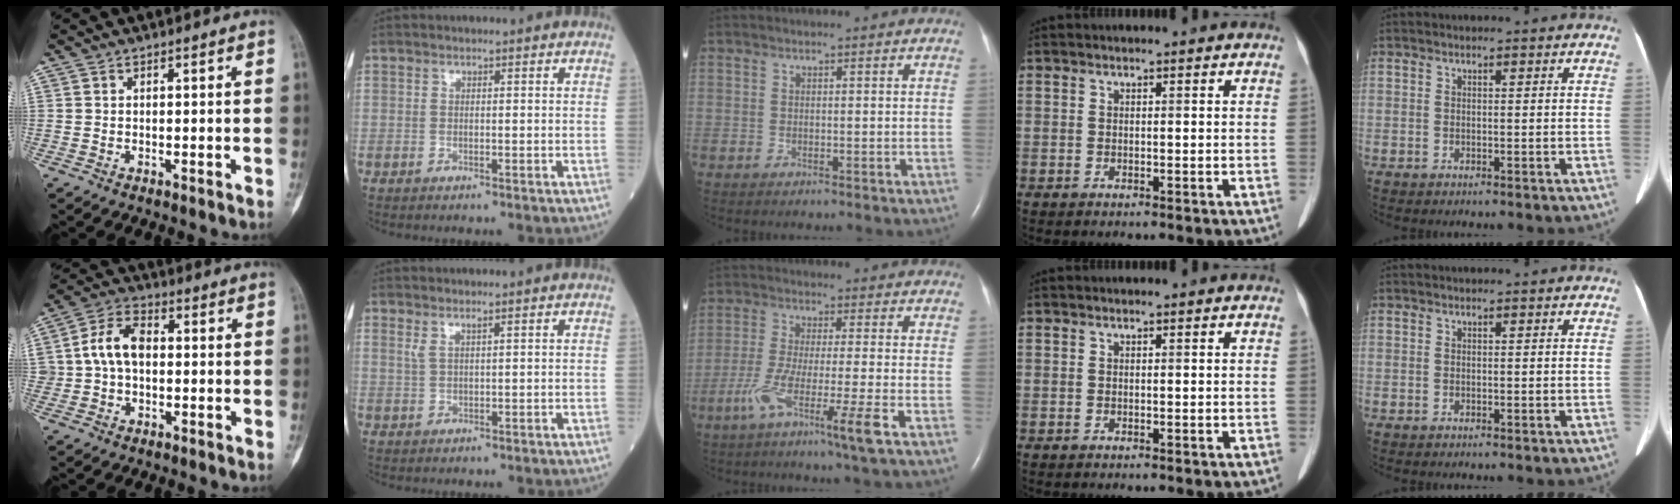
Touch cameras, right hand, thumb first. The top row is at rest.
{"thumb": {"total": 8.2, "force": [0.1, 5.7, 5.9], "torque": [-0.099, 0.025, -0.004]}, "index": {"total": 1.3, "force": [0.9, -0.1, 1.0], "torque": [-0.027, 0.003, 0.022]}, "middle": {"total": 8.7, "force": [-4.5, -1.2, 7.4], "torque": [-0.137, -0.026, -0.086]}}